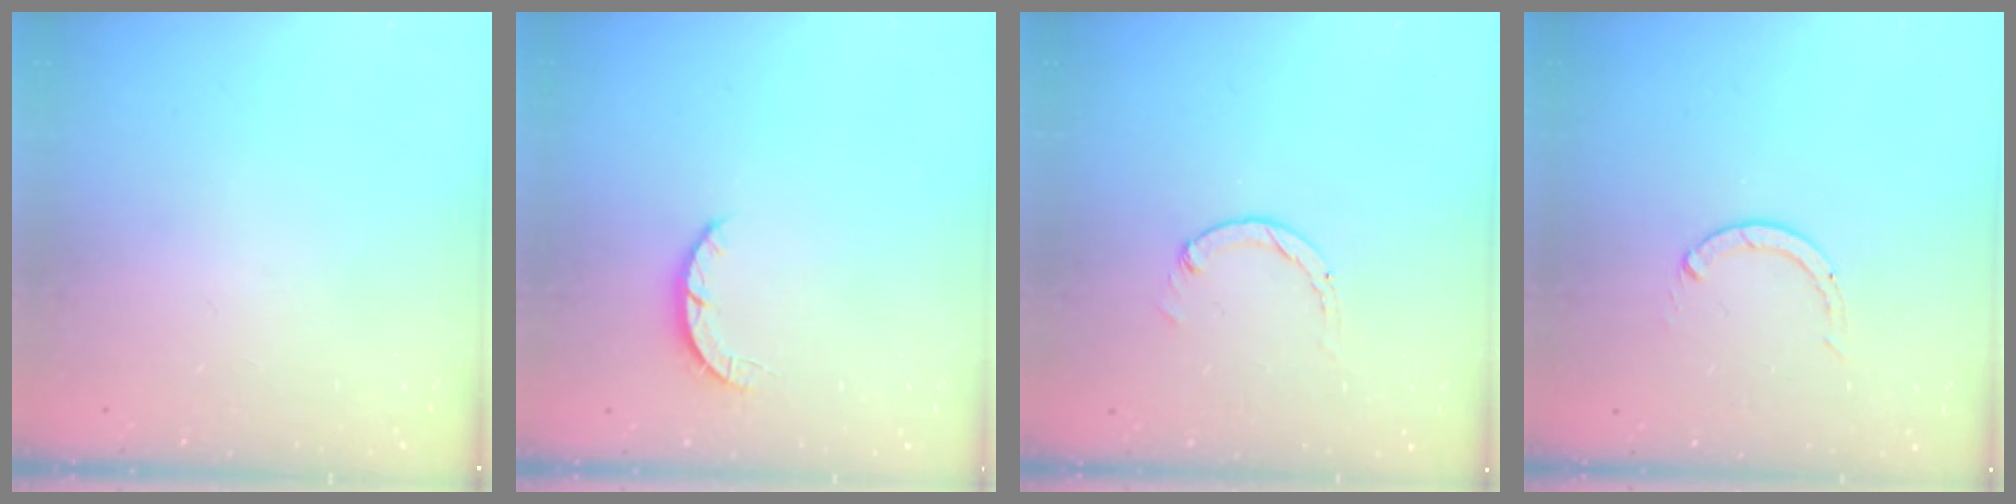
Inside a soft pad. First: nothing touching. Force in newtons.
{"total": 2.5, "press": 2.4, "slide": 0.4}
{"total": 1.3, "press": 1.2, "slide": 0.2}
{"total": 0.0}